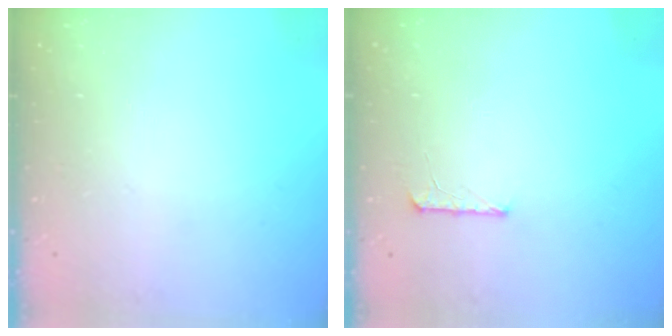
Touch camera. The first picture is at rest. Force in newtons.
{"total": 5.2, "press": 5.1, "slide": 0.5}